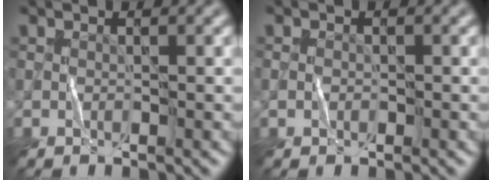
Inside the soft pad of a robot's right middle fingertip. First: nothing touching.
{"total": 0.8, "force": [-0.1, 0.7, 0.4], "torque": [-0.006, -0.001, -0.003]}